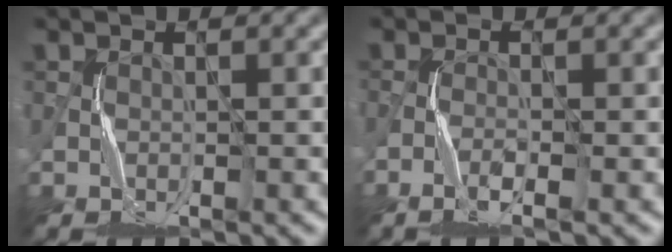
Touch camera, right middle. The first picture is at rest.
{"total": 1.5, "force": [-0.9, 0.0, 1.3], "torque": [-0.028, -0.001, -0.021]}